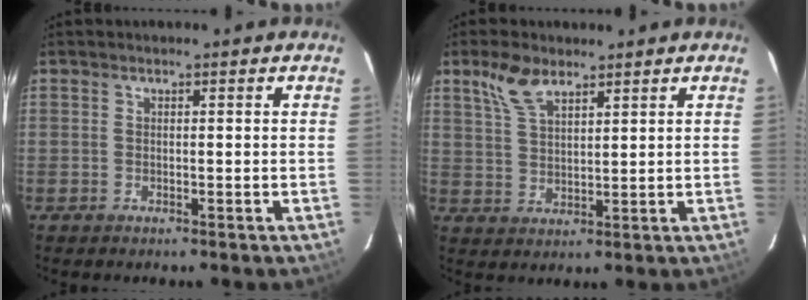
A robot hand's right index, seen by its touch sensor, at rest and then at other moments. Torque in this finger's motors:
{"motor_torque": [0.14, 0.14, 0.10, 0.07]}